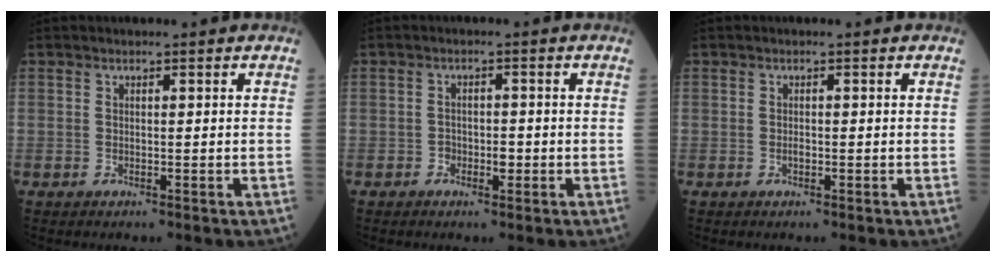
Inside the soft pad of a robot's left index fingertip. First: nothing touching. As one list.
[{"total": 2.0, "force": [-0.8, 1.2, 1.4], "torque": [-0.019, 0.005, -0.012]}, {"total": 0.7, "force": [-0.3, 0.3, 0.5], "torque": [-0.013, 0.001, -0.005]}]